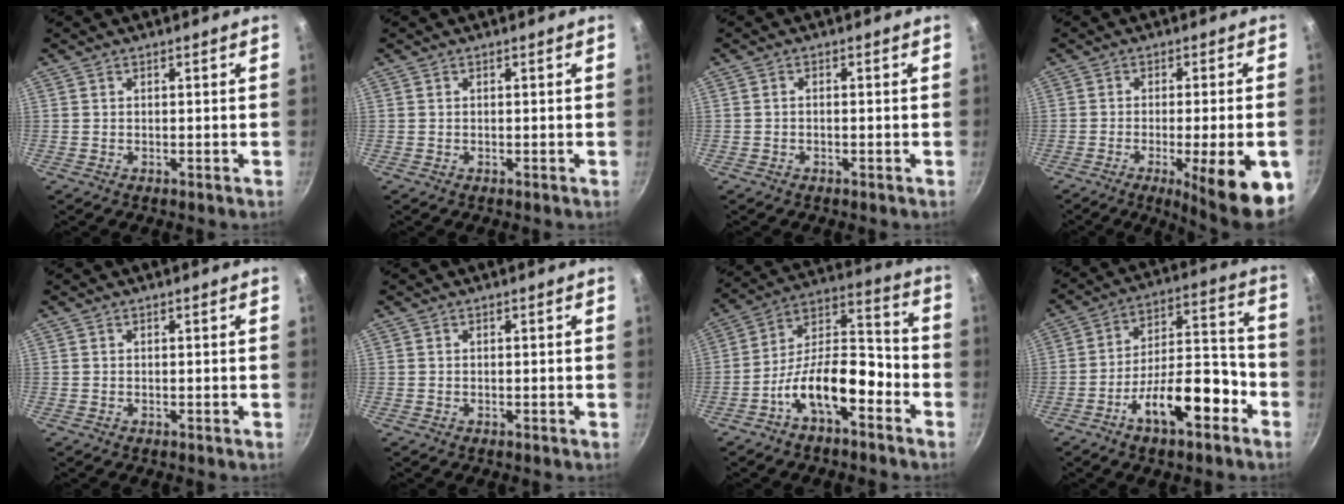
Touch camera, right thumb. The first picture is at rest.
{"total": 0.0}
{"total": 0.8, "force": [-0.5, 0.3, 0.6], "torque": [-0.015, 0.008, -0.009]}
{"total": 15.0, "force": [-5.6, 3.0, 13.6], "torque": [-0.168, 0.006, -0.073]}
{"total": 0.0}
{"total": 0.0}
{"total": 14.6, "force": [-7.1, 6.6, 10.9], "torque": [-0.158, 0.072, -0.136]}
{"total": 15.6, "force": [-7.8, 6.4, 11.9], "torque": [-0.158, 0.066, -0.128]}